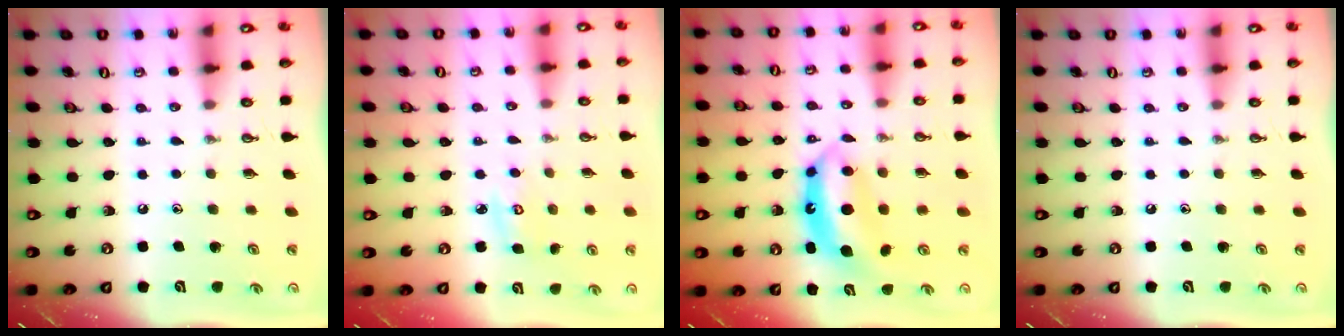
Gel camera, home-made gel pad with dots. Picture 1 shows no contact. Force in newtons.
{"total": 4.5, "press": 4.5, "slide": 0.3}
{"total": 7.3, "press": 7.3, "slide": 0.5}
{"total": 0.0}